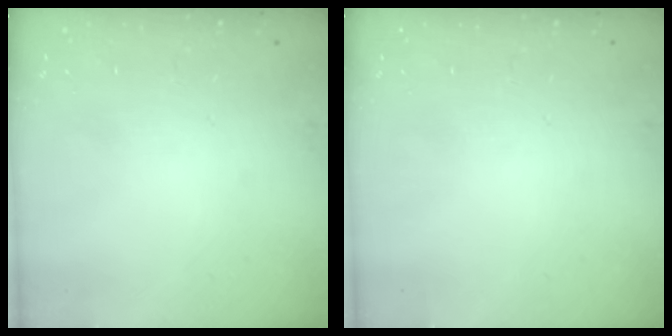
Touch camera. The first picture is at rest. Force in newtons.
{"total": 0.0}